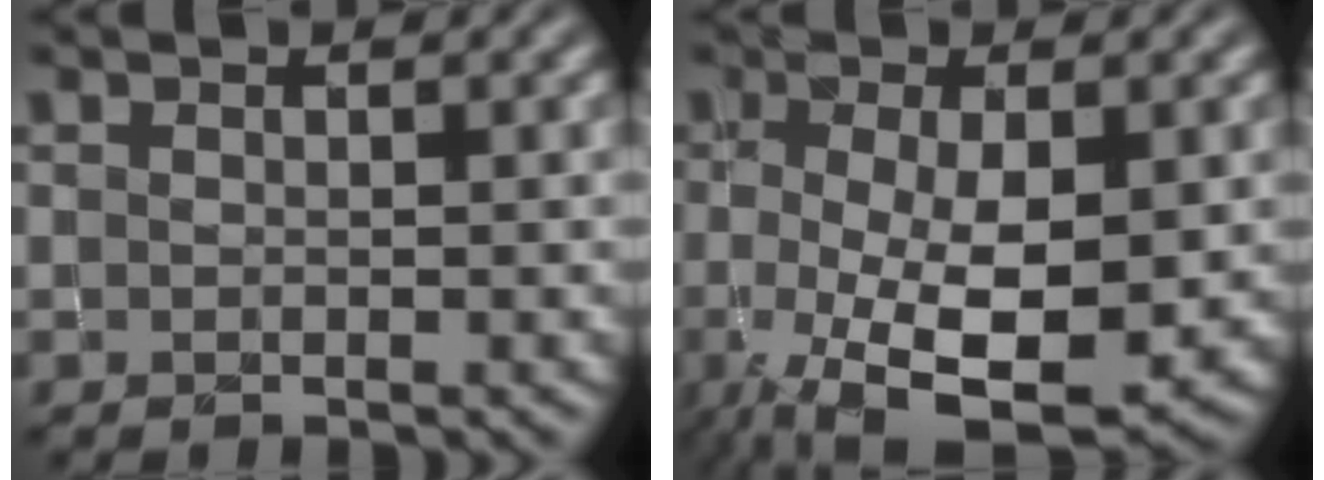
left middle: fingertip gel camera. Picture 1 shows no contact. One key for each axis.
{"total": 9.3, "fx": -1.9, "fy": 3.6, "fz": 8.4, "tx": -0.157, "ty": -0.021, "tz": -0.023}